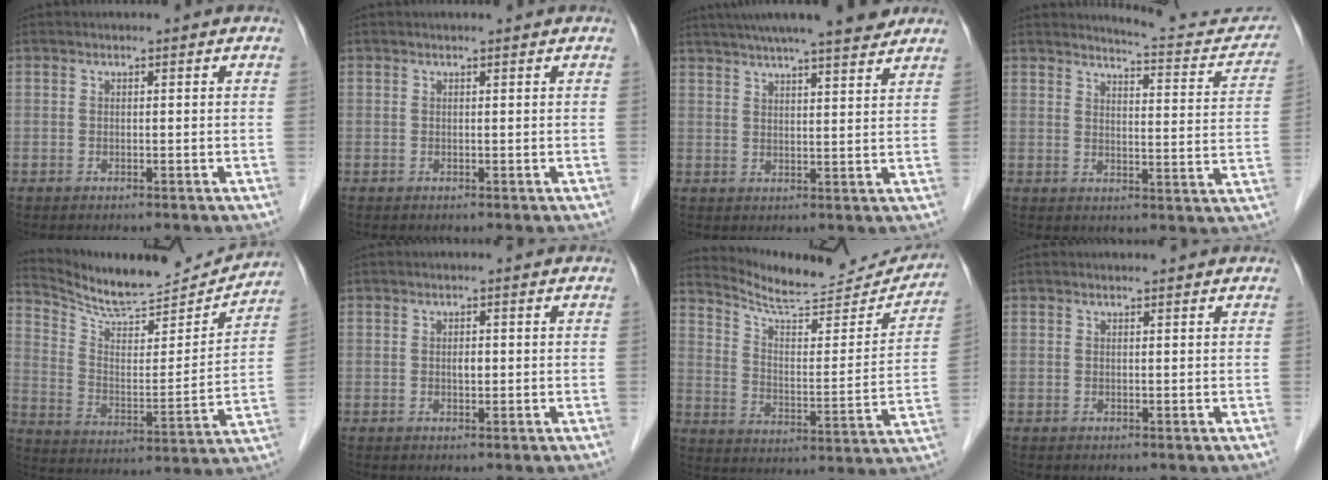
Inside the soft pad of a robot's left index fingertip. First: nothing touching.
{"total": 0.0}
{"total": 14.9, "force": [12.7, 1.1, 7.7], "torque": [-0.128, 0.019, 0.174]}
{"total": 10.9, "force": [10.6, 1.5, 2.0], "torque": [-0.010, -0.035, 0.113]}
{"total": 16.9, "force": [16.3, 1.7, 4.1], "torque": [-0.077, -0.043, 0.250]}
{"total": 1.1, "force": [-0.3, 0.5, 0.9], "torque": [-0.017, -0.004, -0.004]}
{"total": 18.1, "force": [17.4, 2.2, 4.4], "torque": [-0.068, -0.048, 0.242]}
{"total": 0.9, "force": [0.9, 0.0, 0.2], "torque": [-0.008, 0.002, 0.010]}